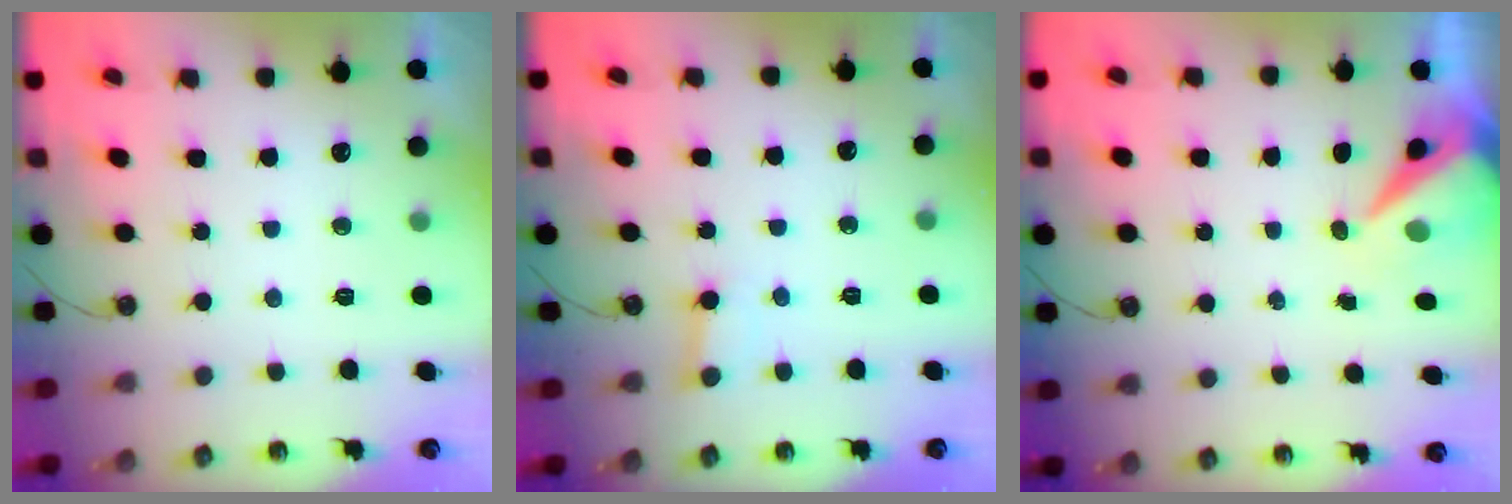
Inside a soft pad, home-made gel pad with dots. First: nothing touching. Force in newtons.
{"total": 2.9, "press": 2.9, "slide": 0.2}
{"total": 8.2, "press": 8.1, "slide": 0.8}